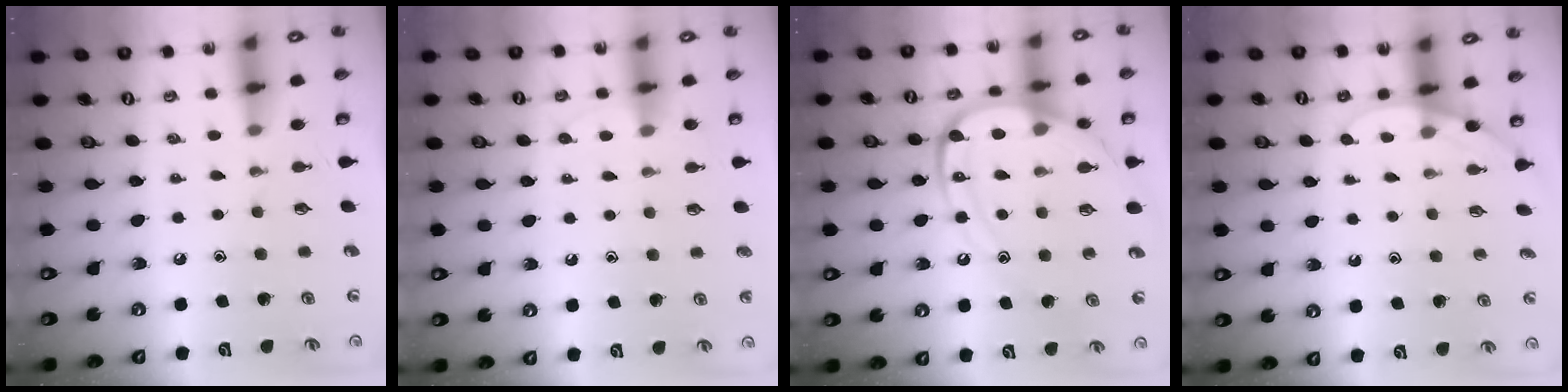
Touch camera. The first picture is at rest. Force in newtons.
{"total": 3.7, "press": 3.7, "slide": 0.4}
{"total": 14.4, "press": 14.3, "slide": 1.3}
{"total": 3.2, "press": 3.2, "slide": 0.3}